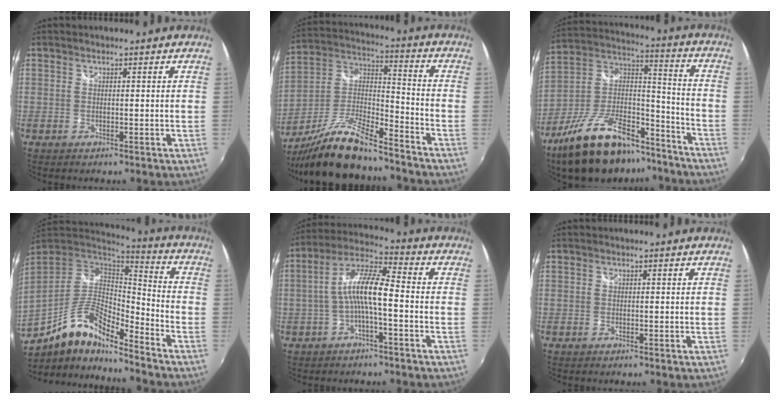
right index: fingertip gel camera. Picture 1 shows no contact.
{"total": 16.1, "force": [-13.2, 2.8, 8.7], "torque": [-0.192, -0.008, -0.243]}
{"total": 24.4, "force": [-17.5, 9.9, 13.8], "torque": [-0.264, 0.010, -0.277]}
{"total": 14.6, "force": [-10.0, 4.1, 9.9], "torque": [-0.194, -0.003, -0.189]}
{"total": 8.7, "force": [-2.0, 1.7, 8.3], "torque": [-0.182, 0.019, -0.038]}
{"total": 0.0}